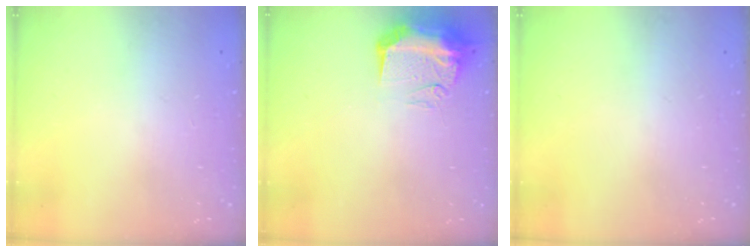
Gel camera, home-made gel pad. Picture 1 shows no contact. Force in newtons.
{"total": 11.0, "press": 10.9, "slide": 1.1}
{"total": 0.0}